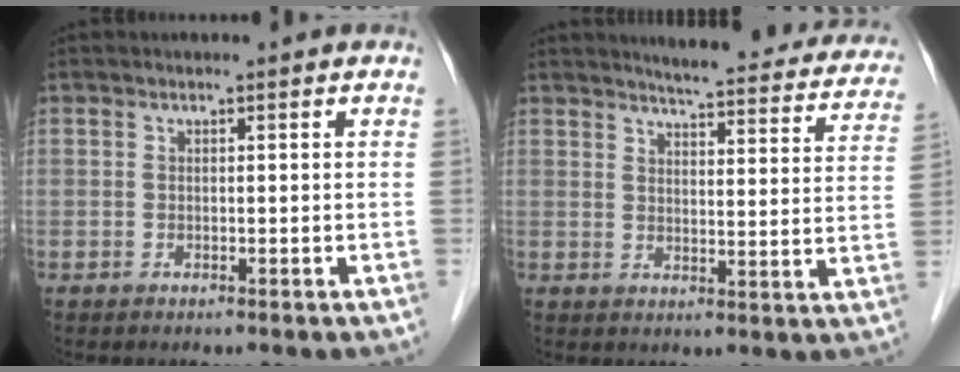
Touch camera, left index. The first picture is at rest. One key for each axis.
{"total": 19.9, "fx": 18.3, "fy": 3.4, "fz": 7.2, "tx": -0.073, "ty": -0.040, "tz": 0.202}